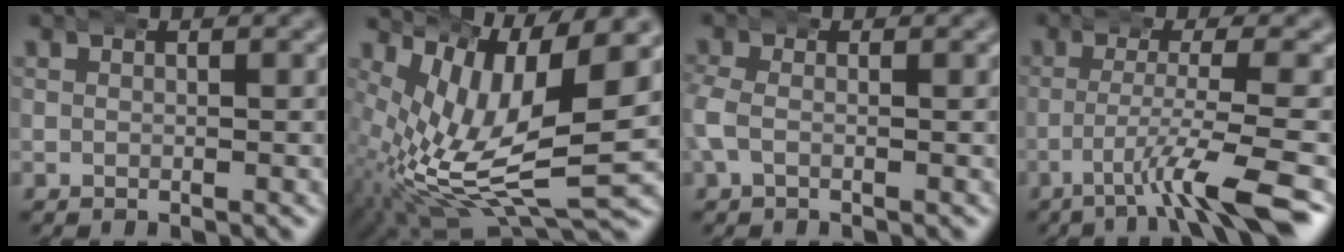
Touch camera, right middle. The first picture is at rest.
{"total": 12.2, "force": [0.2, 6.6, 10.3], "torque": [-0.176, -0.023, 0.013]}
{"total": 1.9, "force": [-0.6, 1.2, 1.3], "torque": [-0.041, -0.003, -0.008]}
{"total": 5.0, "force": [-1.7, 0.2, 4.7], "torque": [-0.083, -0.007, -0.025]}